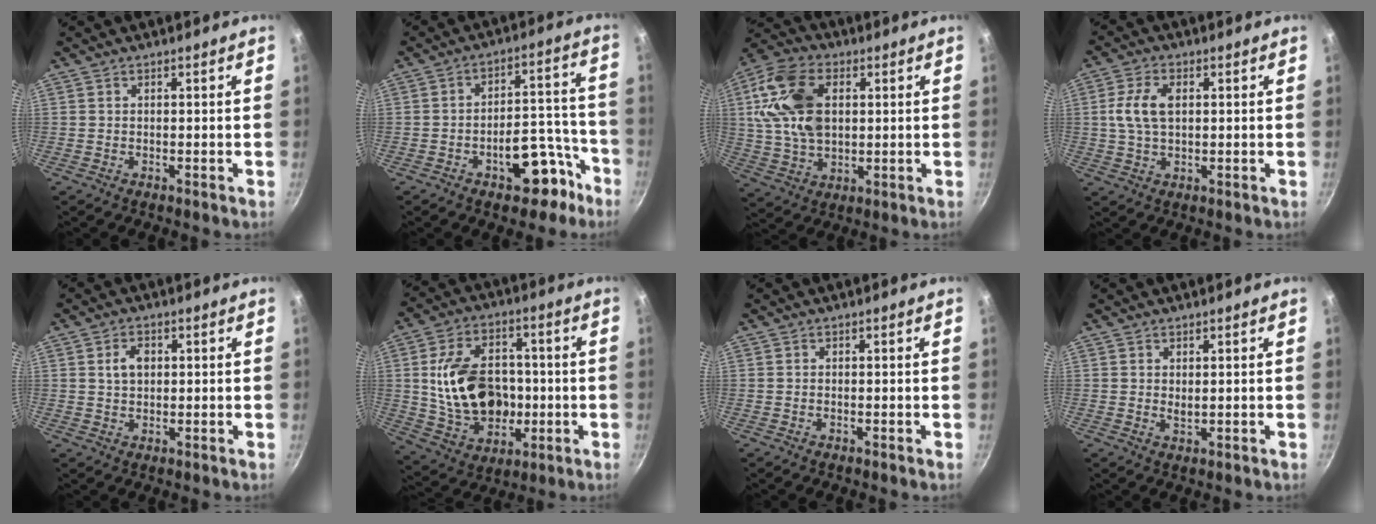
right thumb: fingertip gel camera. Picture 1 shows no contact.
{"total": 11.5, "force": [-6.3, 5.7, 7.7], "torque": [-0.076, 0.064, -0.085]}
{"total": 16.4, "force": [3.4, 10.3, 12.3], "torque": [-0.242, 0.007, 0.061]}
{"total": 7.0, "force": [1.1, 4.0, 5.6], "torque": [-0.120, 0.008, 0.020]}
{"total": 3.7, "force": [0.9, 2.5, 2.6], "torque": [-0.039, 0.002, 0.017]}
{"total": 17.8, "force": [-0.2, 12.6, 12.6], "torque": [-0.191, 0.008, 0.009]}
{"total": 0.0}
{"total": 1.2, "force": [0.4, 0.6, 0.9], "torque": [-0.013, -0.005, 0.012]}